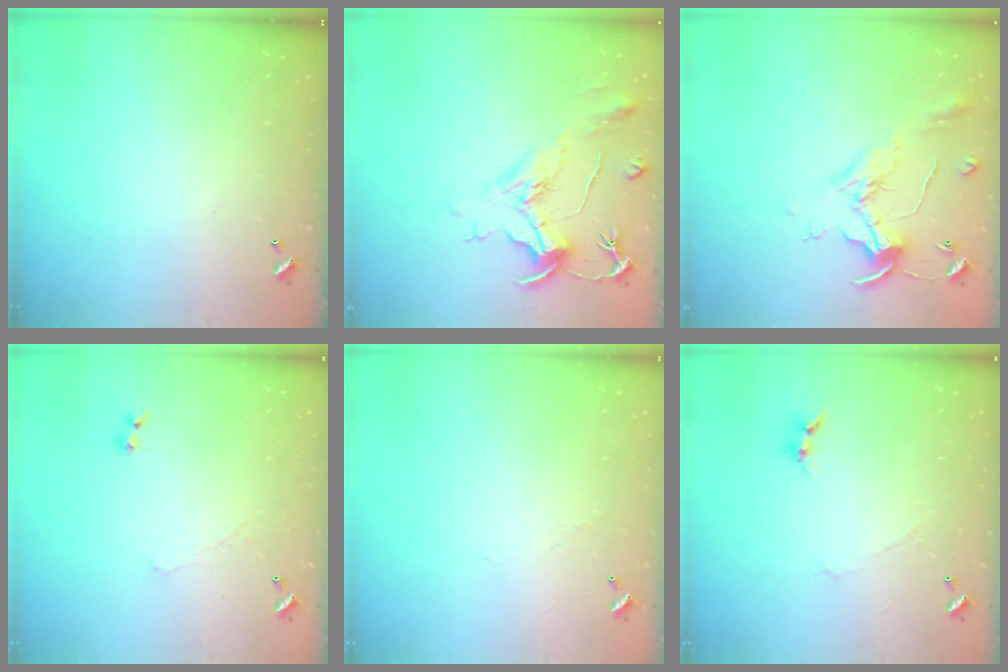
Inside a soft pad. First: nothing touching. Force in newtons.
{"total": 2.0, "press": 1.5, "slide": 1.3}
{"total": 0.8, "press": 0.5, "slide": 0.6}
{"total": 1.5, "press": 1.4, "slide": 0.6}
{"total": 1.2, "press": 1.1, "slide": 0.3}
{"total": 0.7, "press": 0.4, "slide": 0.6}